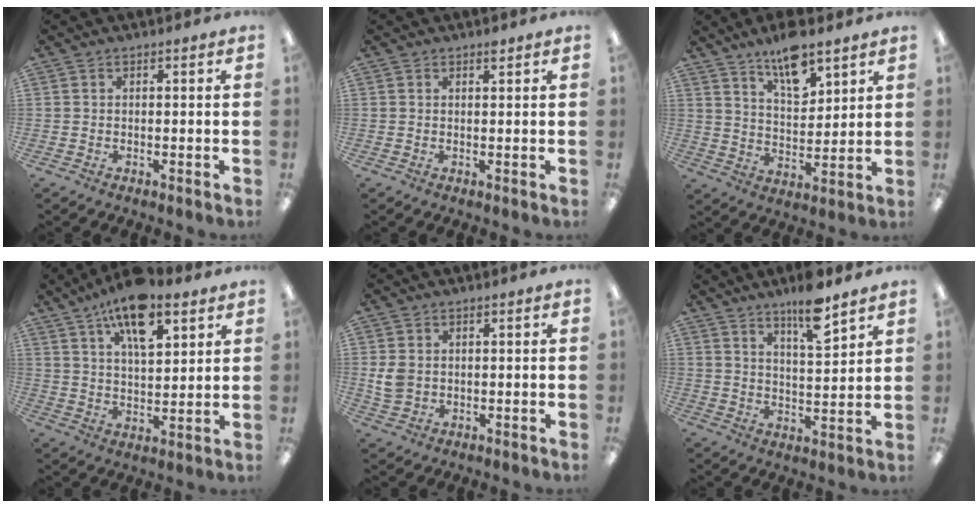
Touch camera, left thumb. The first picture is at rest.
{"total": 1.2, "force": [1.0, 0.2, 0.6], "torque": [-0.006, -0.003, 0.015]}
{"total": 11.5, "force": [8.6, 4.3, 6.4], "torque": [-0.098, -0.046, 0.148]}
{"total": 14.0, "force": [8.7, 6.0, 9.2], "torque": [-0.145, -0.032, 0.149]}
{"total": 4.3, "force": [0.6, 3.4, 2.5], "torque": [-0.046, 0.001, 0.010]}
{"total": 10.1, "force": [7.7, 2.1, 6.2], "torque": [-0.091, -0.050, 0.127]}